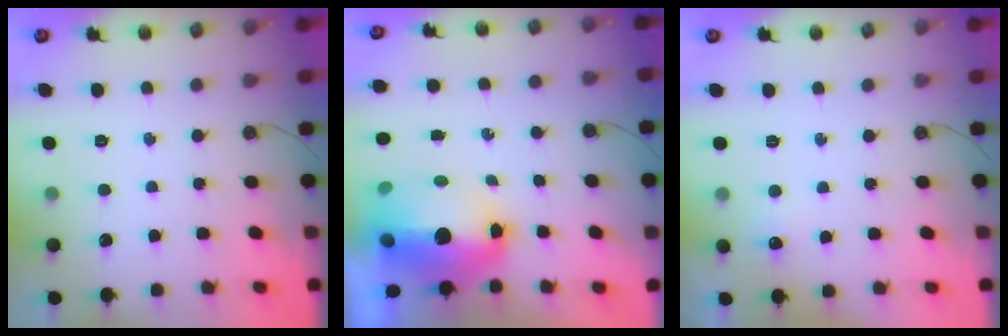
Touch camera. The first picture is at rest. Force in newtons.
{"total": 15.2, "press": 13.3, "slide": 7.4}
{"total": 4.9, "press": 4.9, "slide": 0.7}